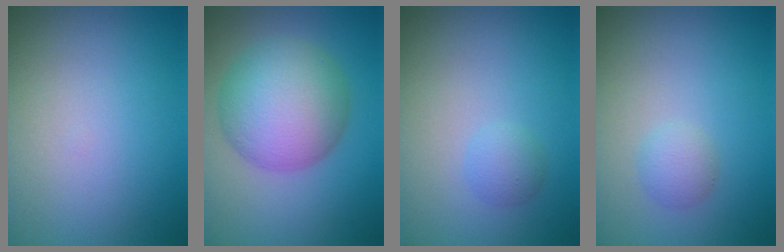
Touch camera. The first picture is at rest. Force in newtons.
{"total": 8.5, "press": 8.5, "slide": 0.3}
{"total": 1.4, "press": 1.4, "slide": 0.1}
{"total": 1.5, "press": 1.5, "slide": 0.0}